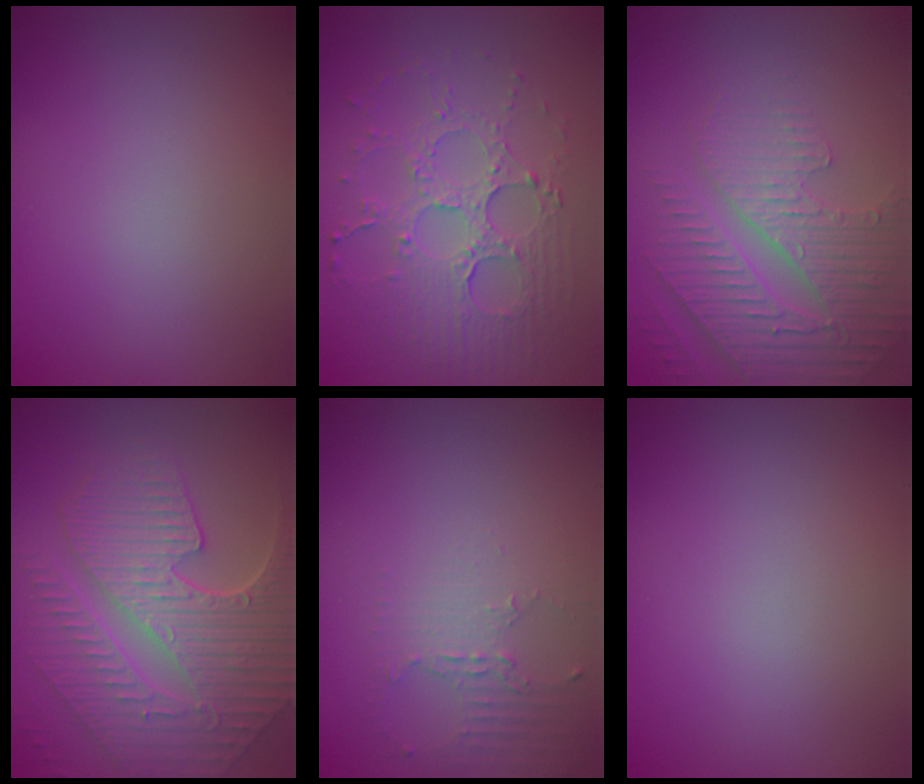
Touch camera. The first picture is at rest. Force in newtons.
{"total": 4.2, "press": 3.6, "slide": 2.1}
{"total": 4.9, "press": 4.5, "slide": 2.0}
{"total": 9.1, "press": 6.1, "slide": 6.7}
{"total": 2.2, "press": 1.6, "slide": 1.5}
{"total": 0.0}